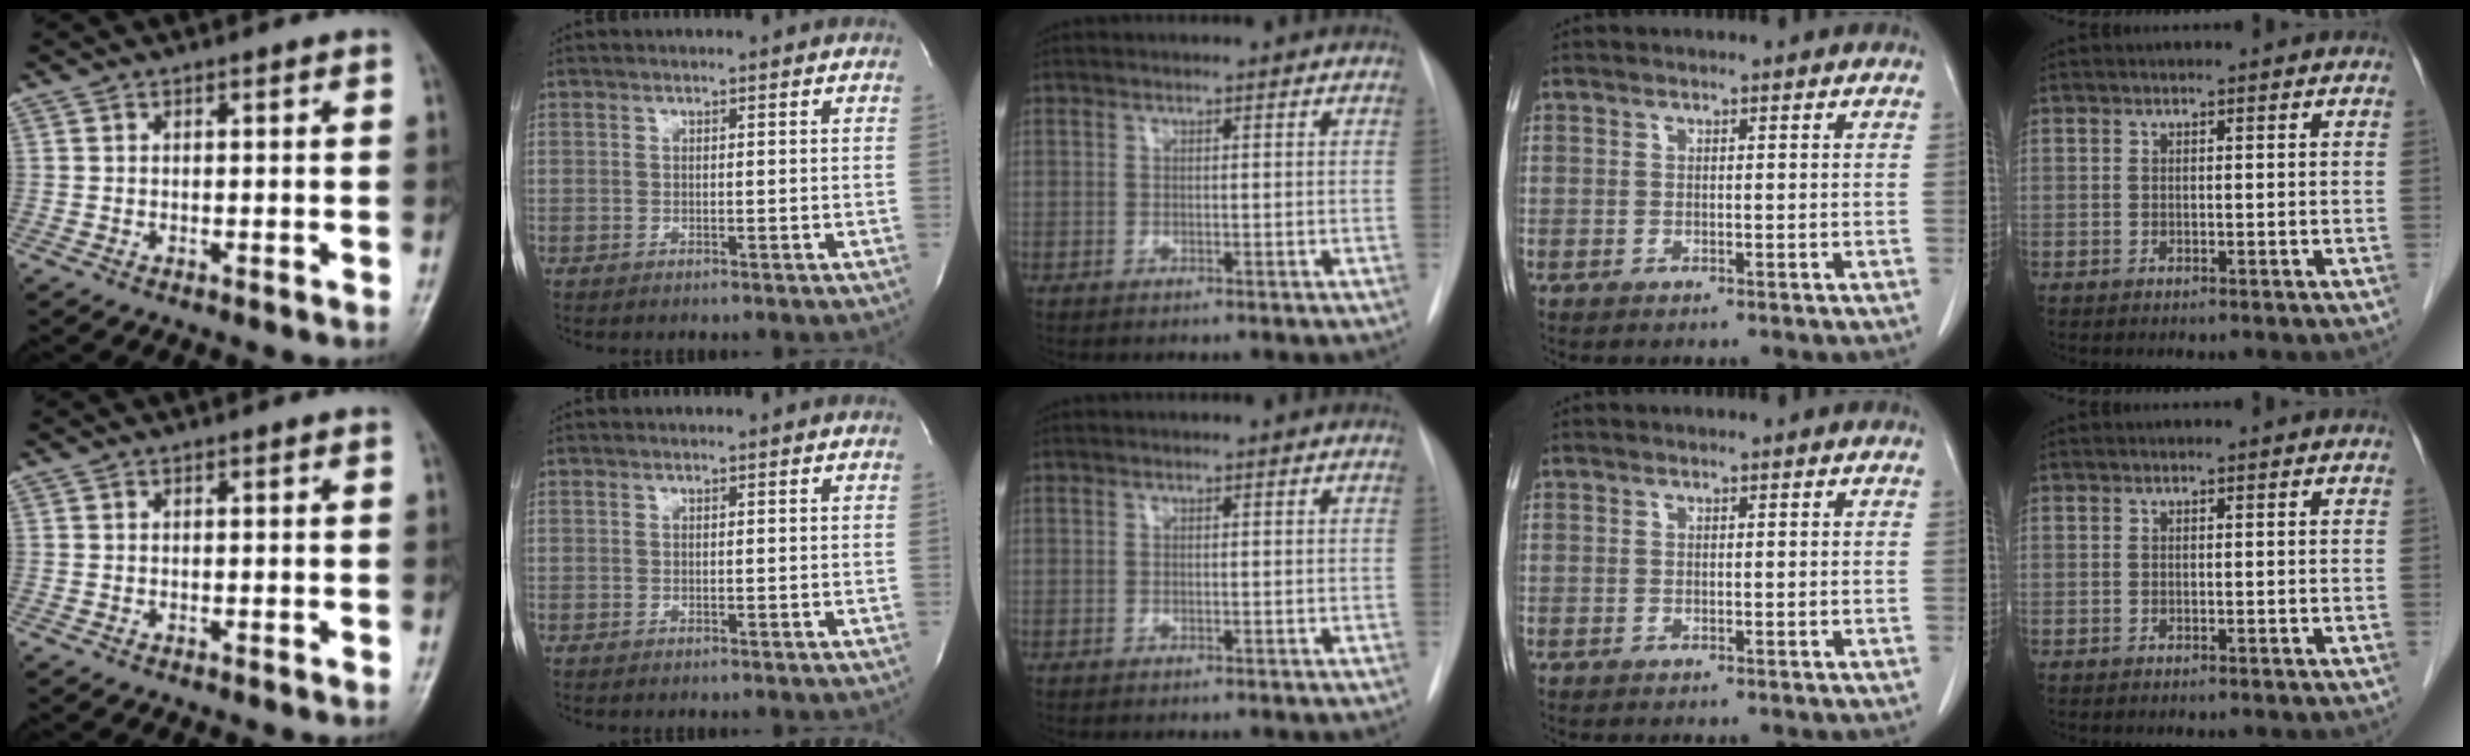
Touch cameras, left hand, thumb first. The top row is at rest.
{}